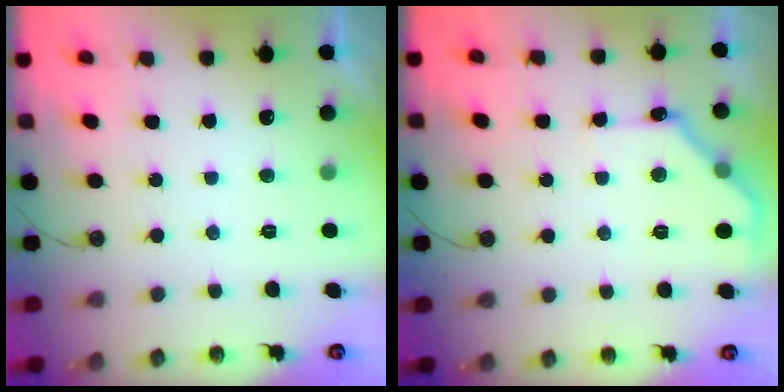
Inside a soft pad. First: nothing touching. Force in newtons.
{"total": 9.4, "press": 9.4, "slide": 0.5}